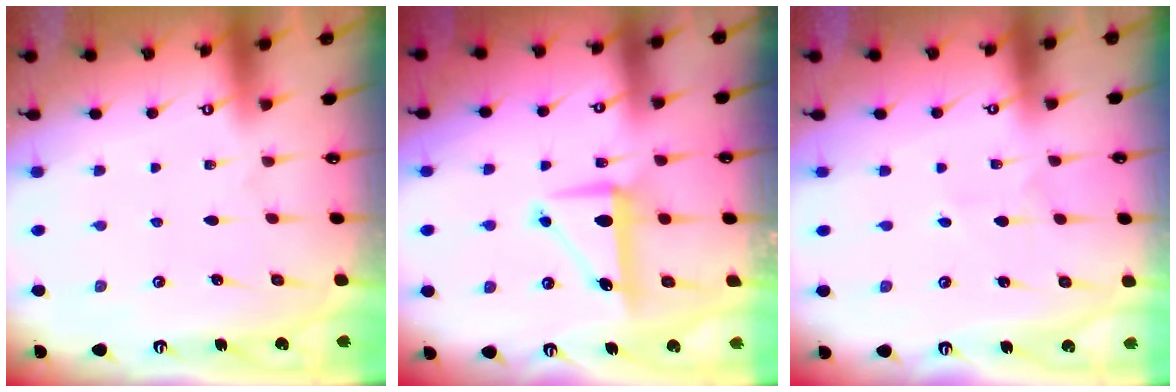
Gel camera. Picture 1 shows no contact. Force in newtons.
{"total": 8.6, "press": 8.6, "slide": 0.2}
{"total": 1.8, "press": 1.8, "slide": 0.2}